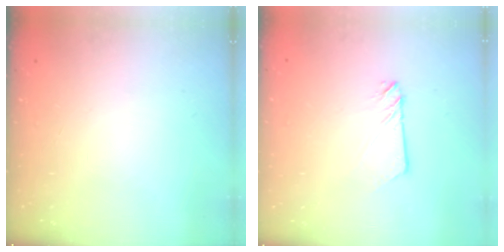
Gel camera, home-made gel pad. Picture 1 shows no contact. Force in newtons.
{"total": 2.4, "press": 2.4, "slide": 0.2}